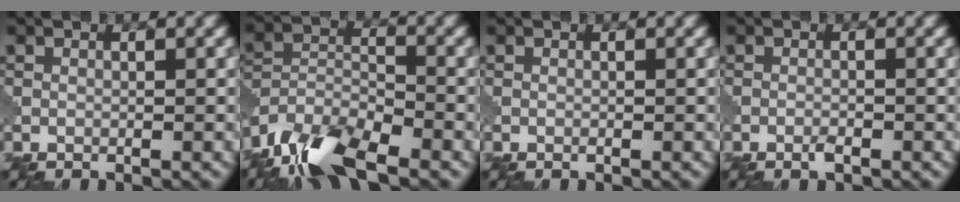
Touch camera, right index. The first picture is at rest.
{"total": 8.9, "force": [-6.8, 2.9, 4.9], "torque": [-0.090, -0.006, -0.138]}
{"total": 0.0}
{"total": 1.0, "force": [-0.7, 0.2, 0.7], "torque": [-0.014, -0.001, -0.013]}